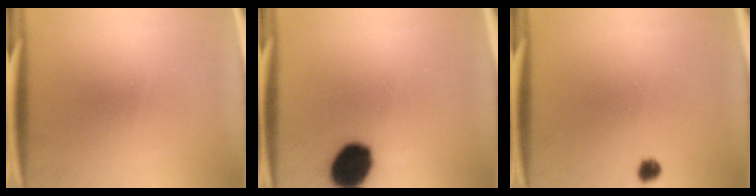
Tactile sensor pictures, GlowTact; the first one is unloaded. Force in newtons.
{"total": 13.4}
{"total": 1.8}